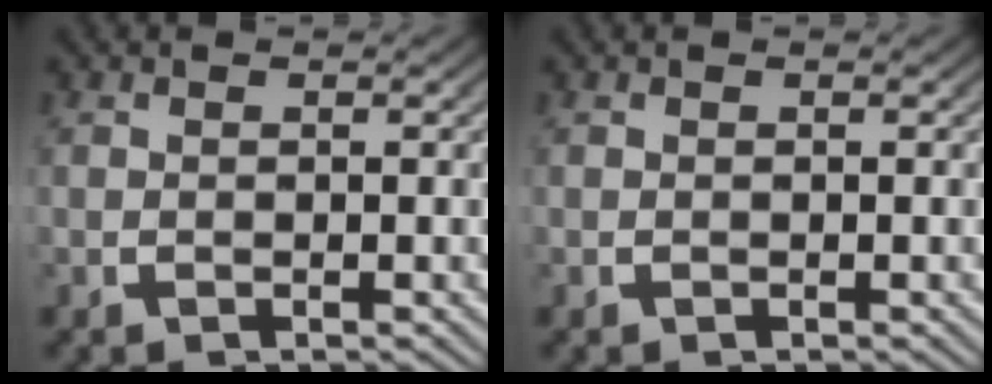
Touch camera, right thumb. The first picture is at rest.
{"total": 0.0}